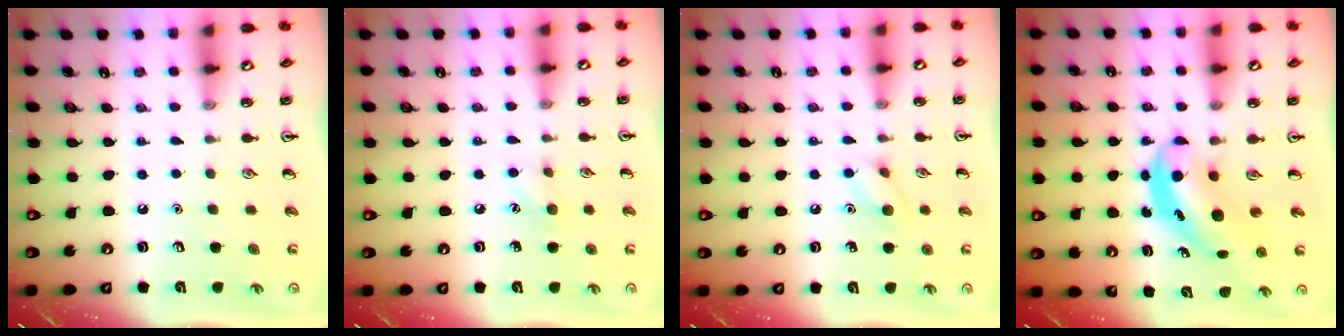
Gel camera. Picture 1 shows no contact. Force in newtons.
{"total": 5.6, "press": 5.4, "slide": 1.6}
{"total": 6.4, "press": 6.3, "slide": 1.4}
{"total": 4.7, "press": 4.6, "slide": 0.3}